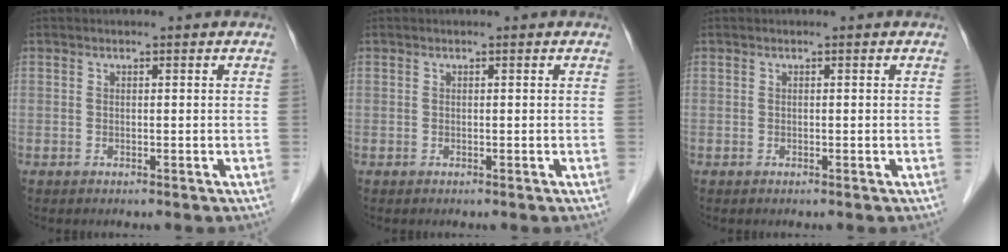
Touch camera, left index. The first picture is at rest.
{"total": 0.0}
{"total": 0.0}